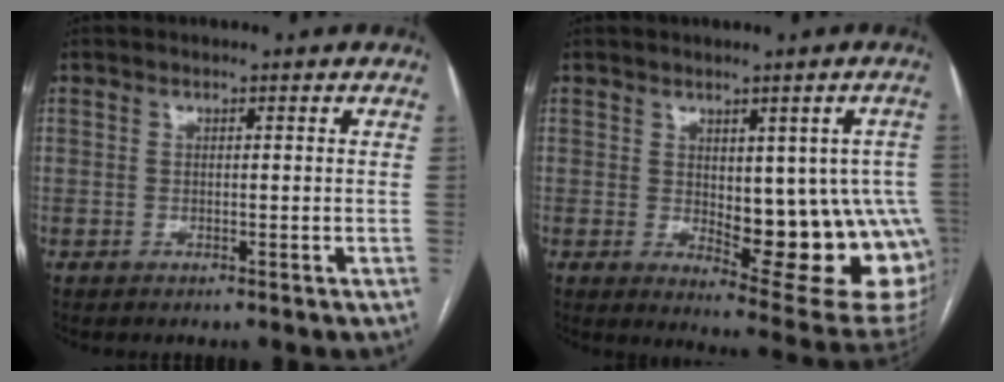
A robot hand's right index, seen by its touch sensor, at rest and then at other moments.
{"total": 16.9, "force": [-1.7, 5.8, 15.7], "torque": [-0.132, 0.004, 0.001]}